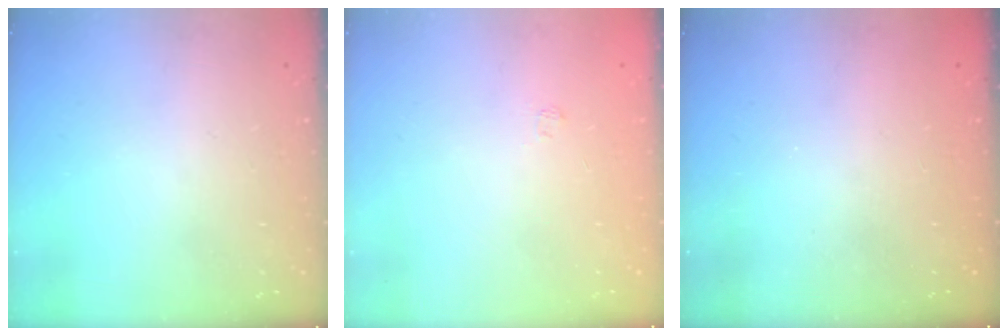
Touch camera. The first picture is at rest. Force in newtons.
{"total": 1.8, "press": 1.4, "slide": 1.1}
{"total": 2.4, "press": 2.2, "slide": 0.8}